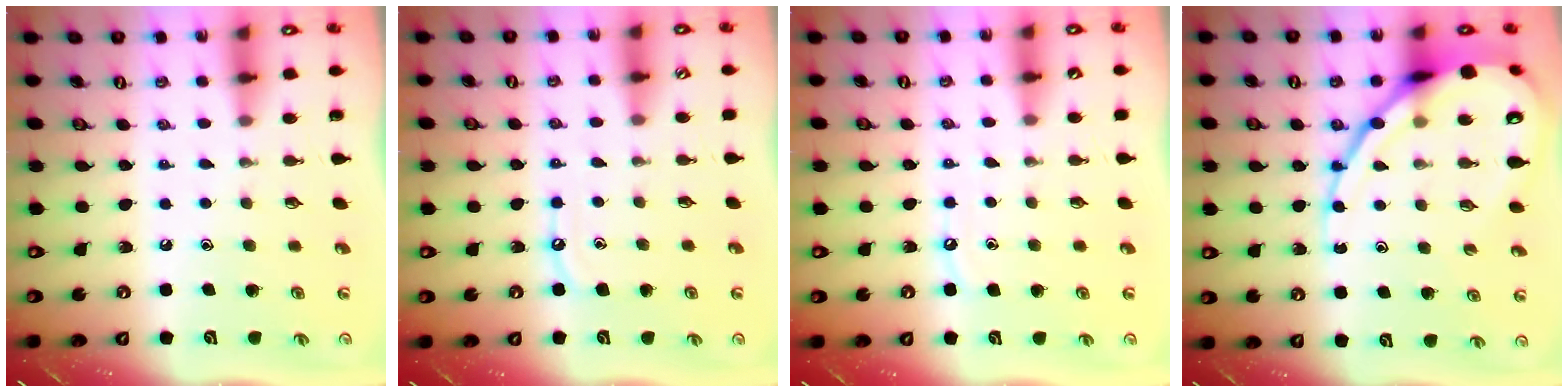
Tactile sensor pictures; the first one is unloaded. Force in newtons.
{"total": 5.3, "press": 5.3, "slide": 0.5}
{"total": 5.4, "press": 5.4, "slide": 0.7}
{"total": 16.2, "press": 16.2, "slide": 1.3}